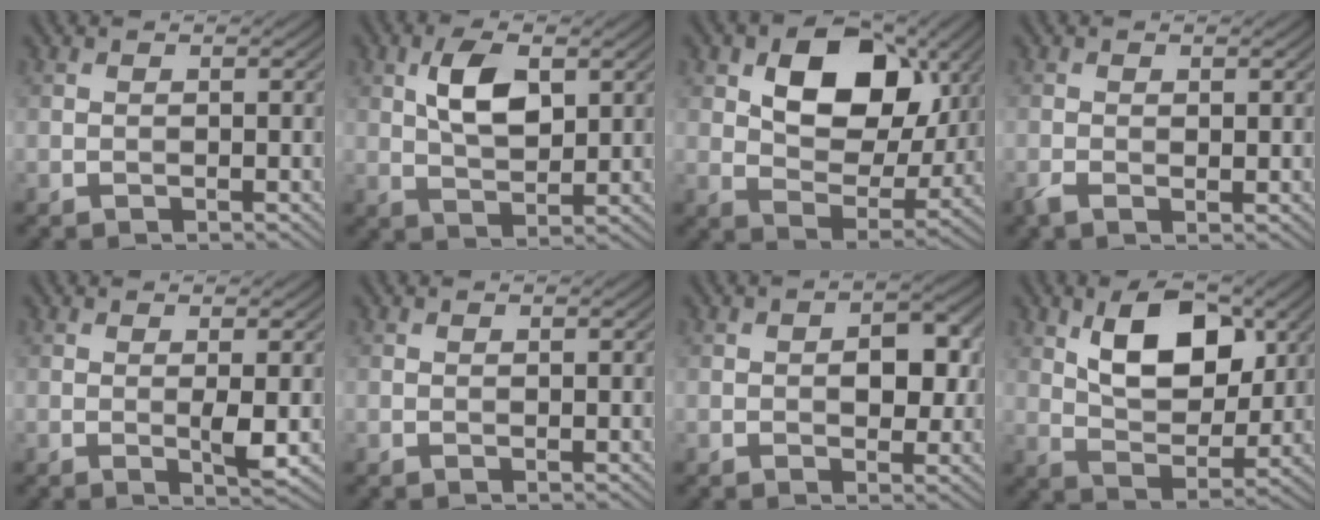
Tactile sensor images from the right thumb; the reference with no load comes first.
{"total": 6.4, "force": [2.0, 3.3, 5.1], "torque": [-0.105, 0.002, 0.038]}
{"total": 12.4, "force": [4.3, 7.9, 8.5], "torque": [-0.147, 0.003, 0.068]}
{"total": 1.3, "force": [-0.4, 0.7, 1.1], "torque": [-0.026, -0.003, -0.008]}
{"total": 2.5, "force": [0.1, 0.2, 2.5], "torque": [-0.049, -0.004, 0.003]}
{"total": 0.0}
{"total": 4.4, "force": [0.2, 2.7, 3.5], "torque": [-0.052, -0.001, -0.001]}
{"total": 9.9, "force": [3.9, 5.3, 7.4], "torque": [-0.129, -0.001, 0.070]}